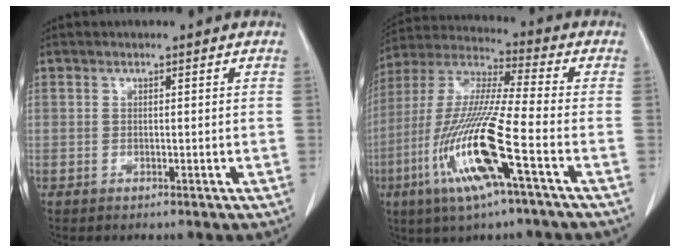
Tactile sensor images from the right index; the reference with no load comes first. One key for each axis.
{"total": 16.5, "fx": -6.2, "fy": 0.3, "fz": 15.4, "tx": -0.324, "ty": -0.020, "tz": -0.124}